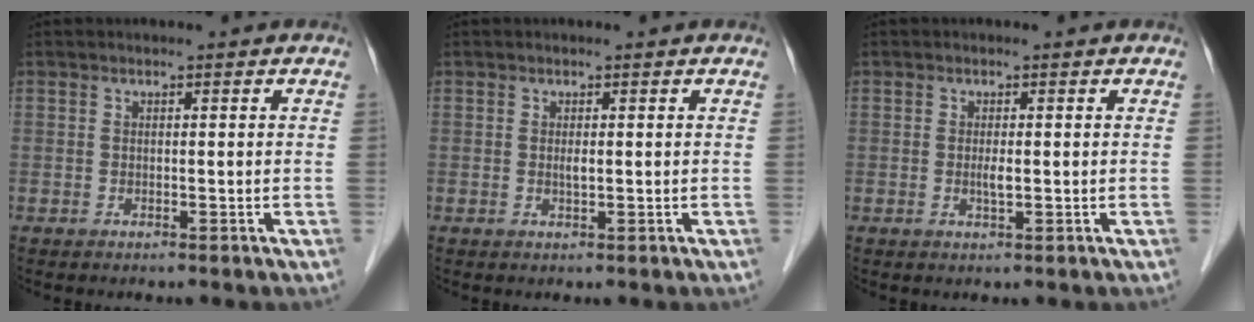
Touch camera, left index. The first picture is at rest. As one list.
[{"total": 0.9, "force": [0.1, 0.1, 0.8], "torque": [-0.019, -0.003, 0.002]}, {"total": 1.4, "force": [0.0, 0.2, 1.3], "torque": [-0.028, -0.003, -0.001]}]